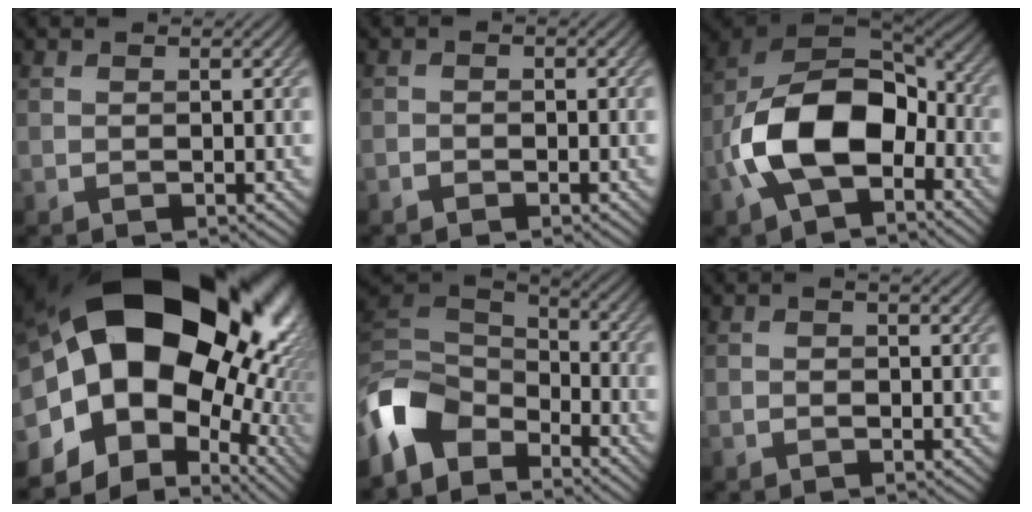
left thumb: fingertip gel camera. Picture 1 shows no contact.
{"total": 1.2, "force": [-0.9, 0.6, 0.3], "torque": [-0.005, 0.000, -0.021]}
{"total": 14.6, "force": [-3.9, 8.6, 11.1], "torque": [-0.230, -0.011, -0.084]}
{"total": 22.6, "force": [2.9, 16.2, 15.4], "torque": [-0.274, -0.032, 0.065]}
{"total": 9.5, "force": [-5.7, 5.7, 5.1], "torque": [-0.124, -0.009, -0.126]}
{"total": 0.7, "force": [-0.1, 0.4, 0.5], "torque": [-0.007, -0.001, -0.003]}